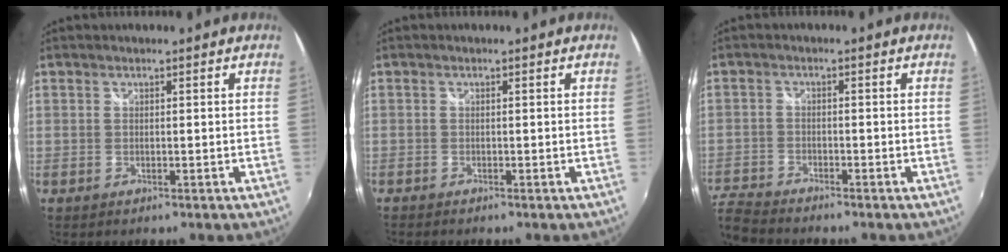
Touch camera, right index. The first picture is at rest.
{"total": 1.2, "force": [-1.1, 0.4, 0.2], "torque": [-0.008, -0.008, -0.022]}
{"total": 7.7, "force": [-7.3, 1.3, 1.7], "torque": [-0.069, -0.019, -0.148]}